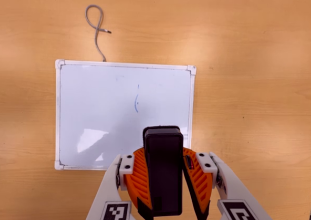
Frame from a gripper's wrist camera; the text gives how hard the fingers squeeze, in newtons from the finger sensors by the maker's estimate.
{"total": 10.2, "left": 9.8, "right": 10.6}